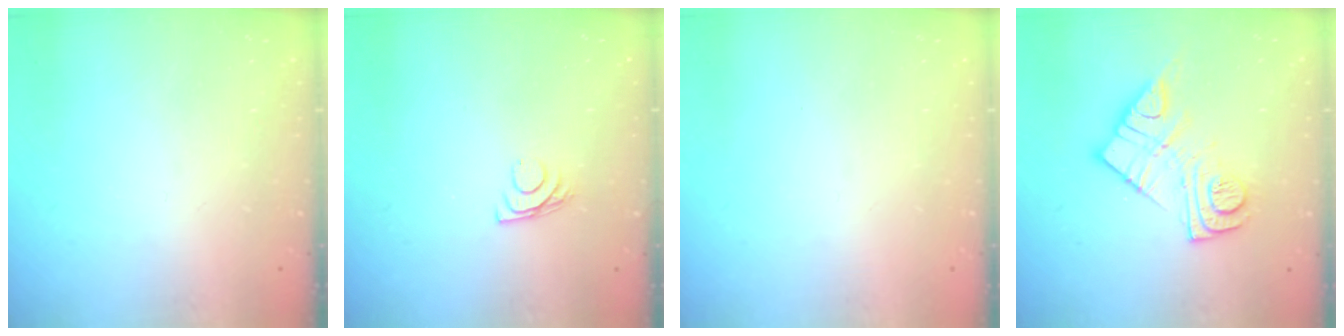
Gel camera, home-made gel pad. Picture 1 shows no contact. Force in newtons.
{"total": 7.2, "press": 7.2, "slide": 0.6}
{"total": 0.0}
{"total": 13.9, "press": 13.8, "slide": 1.2}